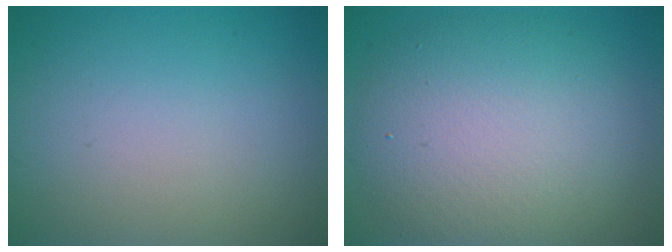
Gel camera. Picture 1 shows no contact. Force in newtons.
{"total": 8.8, "press": 8.8, "slide": 0.9}